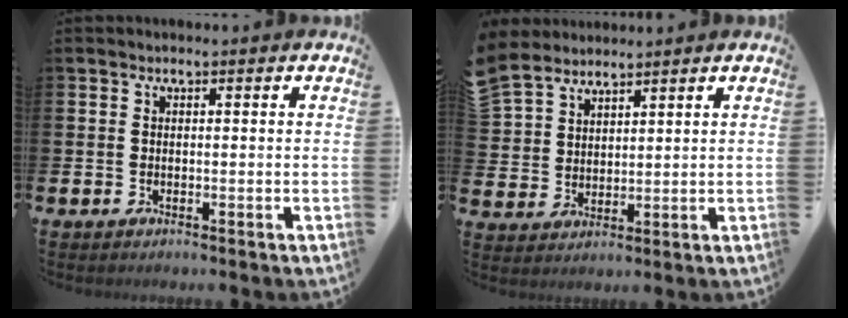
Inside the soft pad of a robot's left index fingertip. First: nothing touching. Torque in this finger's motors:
{"motor_torque": [0.63, -0.79, 1.06, 0.21]}